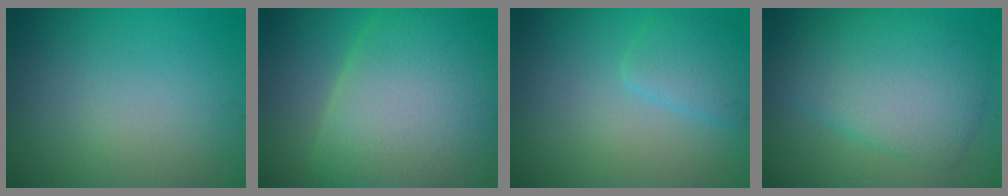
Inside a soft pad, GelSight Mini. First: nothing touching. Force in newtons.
{"total": 14.0, "press": 14.0, "slide": 0.4}
{"total": 2.6, "press": 2.6, "slide": 0.2}
{"total": 7.4, "press": 7.4, "slide": 0.1}